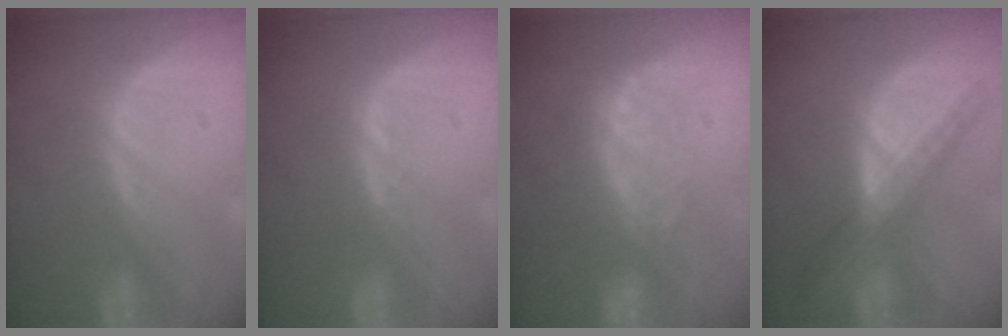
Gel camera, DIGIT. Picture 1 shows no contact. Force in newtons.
{"total": 0.7, "press": 0.7, "slide": 0.1}
{"total": 7.5, "press": 7.0, "slide": 2.8}
{"total": 8.4, "press": 7.4, "slide": 4.0}